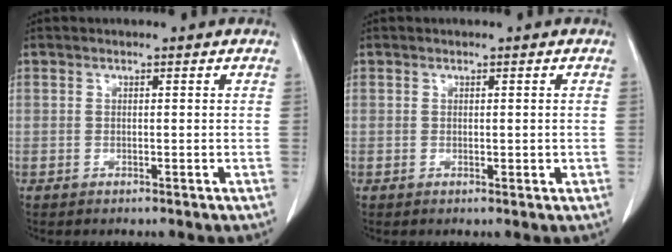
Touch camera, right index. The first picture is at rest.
{"total": 1.1, "force": [0.0, 0.6, 0.9], "torque": [-0.012, -0.003, 0.002]}